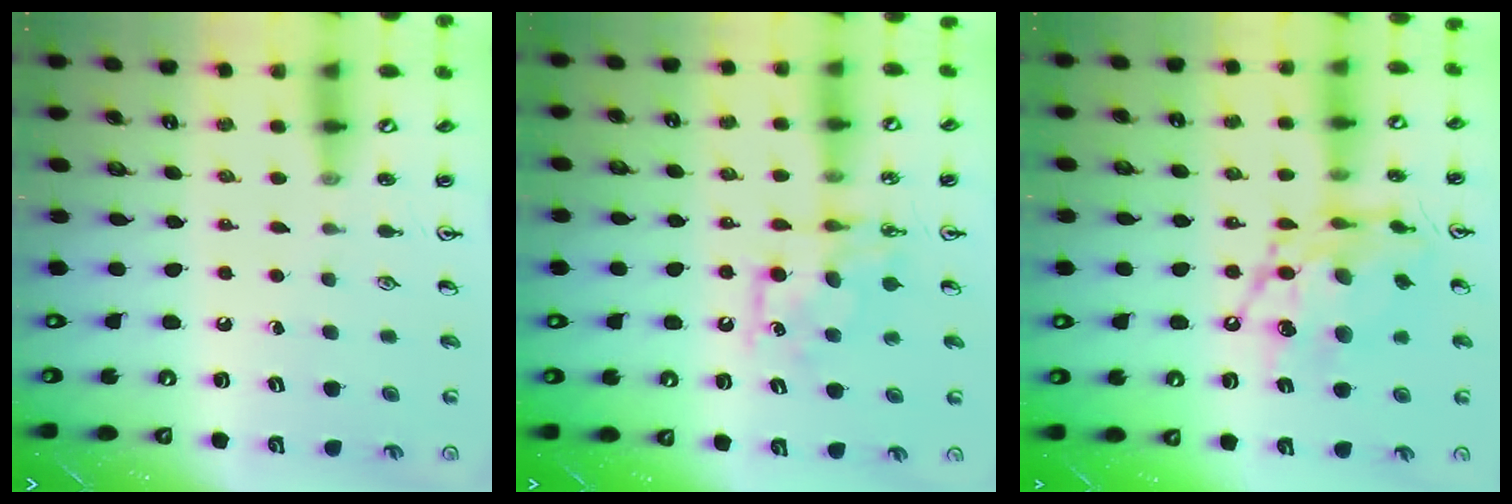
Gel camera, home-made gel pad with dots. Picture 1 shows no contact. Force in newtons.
{"total": 8.2, "press": 8.2, "slide": 0.1}
{"total": 15.5, "press": 15.5, "slide": 1.2}